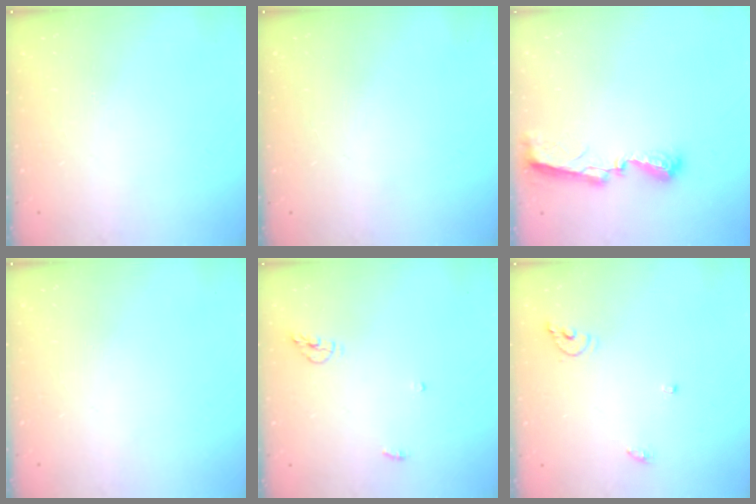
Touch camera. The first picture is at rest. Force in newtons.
{"total": 0.0}
{"total": 8.0, "press": 8.0, "slide": 0.4}
{"total": 0.0}
{"total": 5.4, "press": 5.4, "slide": 0.5}
{"total": 6.2, "press": 6.2, "slide": 0.4}